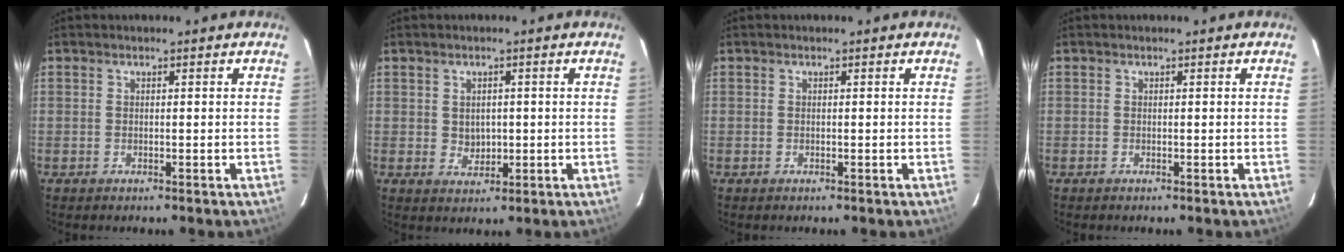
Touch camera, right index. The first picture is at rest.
{"total": 3.1, "force": [0.2, 2.7, 1.6], "torque": [-0.025, 0.003, 0.008]}
{"total": 0.0}
{"total": 0.0}